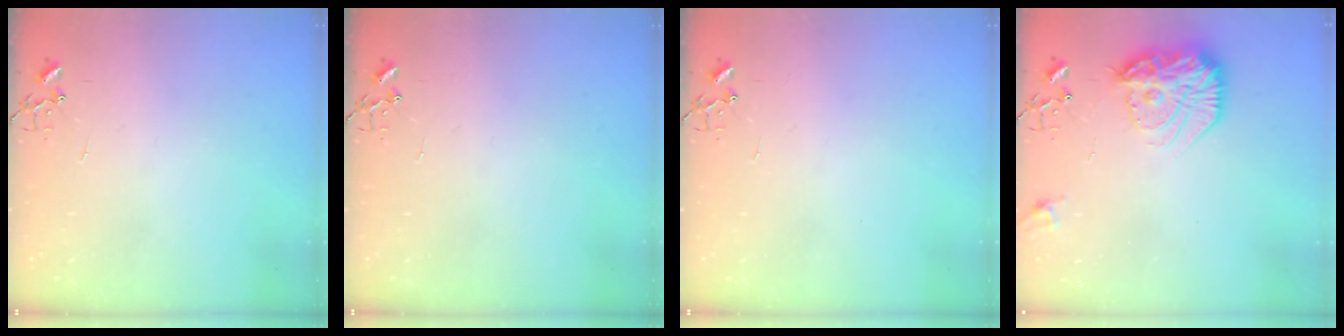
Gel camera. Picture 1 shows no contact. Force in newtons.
{"total": 0.0}
{"total": 0.0}
{"total": 18.8, "press": 18.7, "slide": 1.2}